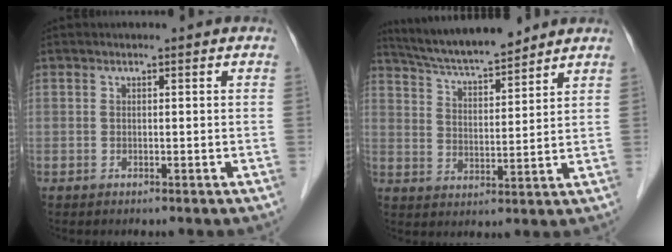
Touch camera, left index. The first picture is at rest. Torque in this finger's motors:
{"motor_torque": [0.01, -0.18, 0.20, 0.05]}